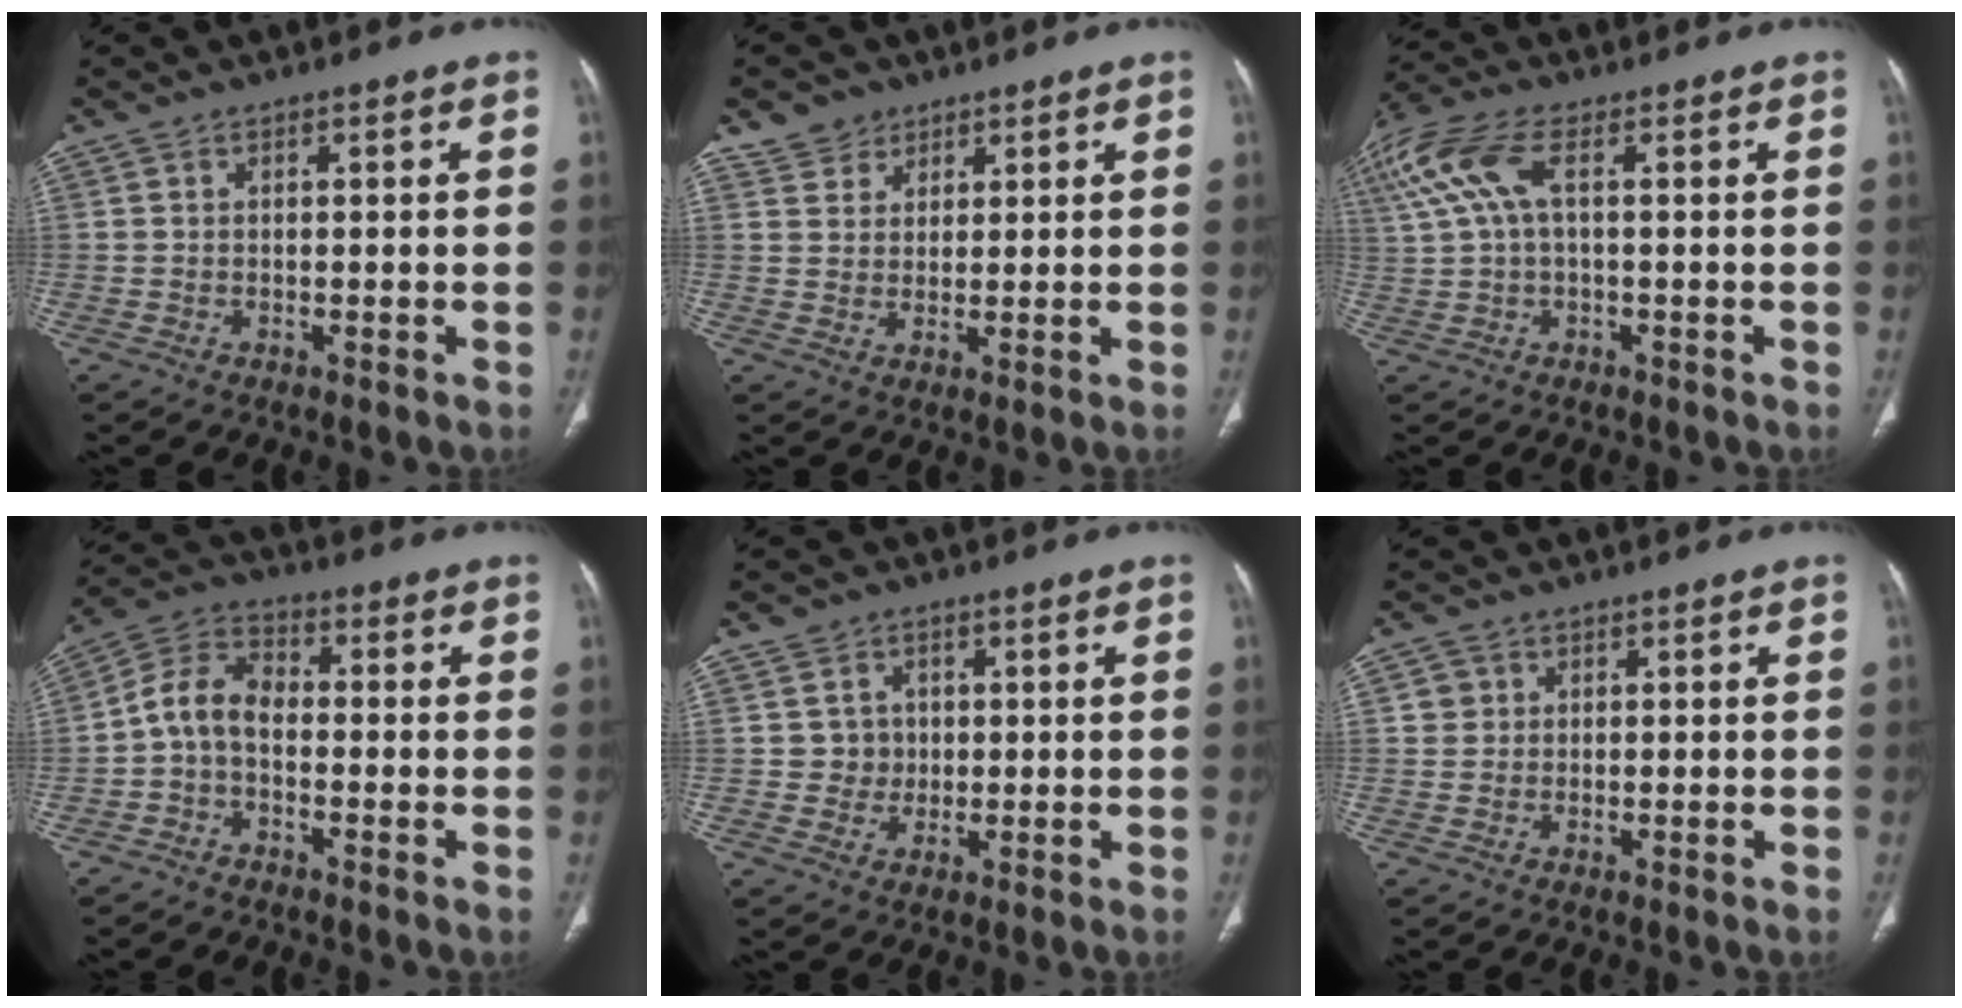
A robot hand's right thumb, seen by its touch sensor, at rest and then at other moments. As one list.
[{"total": 4.4, "force": [2.9, 3.3, 0.4], "torque": [0.014, -0.014, 0.052]}, {"total": 10.3, "force": [2.7, 4.7, 8.7], "torque": [-0.227, 0.033, 0.053]}, {"total": 7.4, "force": [-1.5, 4.9, 5.3], "torque": [-0.094, 0.032, -0.043]}, {"total": 4.3, "force": [0.7, 4.2, 0.2], "torque": [0.025, 0.004, 0.010]}, {"total": 2.3, "force": [0.6, 2.2, 0.3], "torque": [0.014, 0.004, 0.010]}]